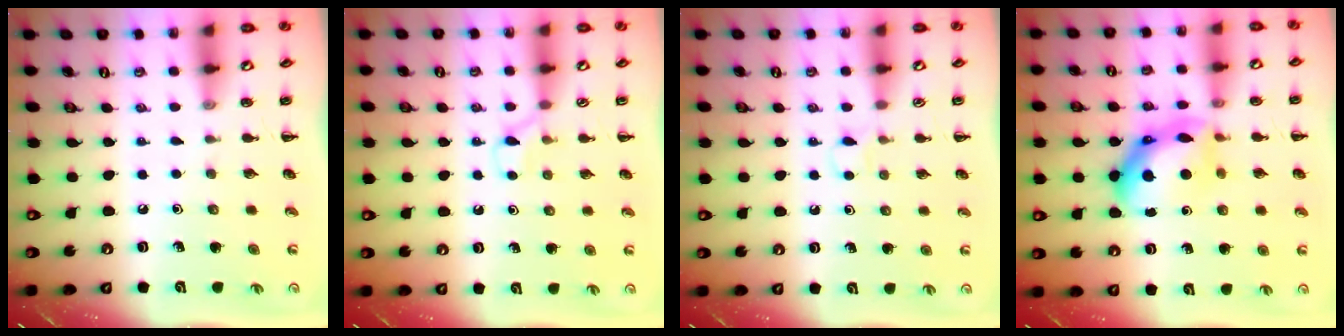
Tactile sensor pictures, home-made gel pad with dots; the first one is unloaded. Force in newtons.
{"total": 3.6, "press": 3.4, "slide": 1.1}
{"total": 3.6, "press": 3.4, "slide": 1.1}
{"total": 12.3, "press": 12.3, "slide": 0.2}